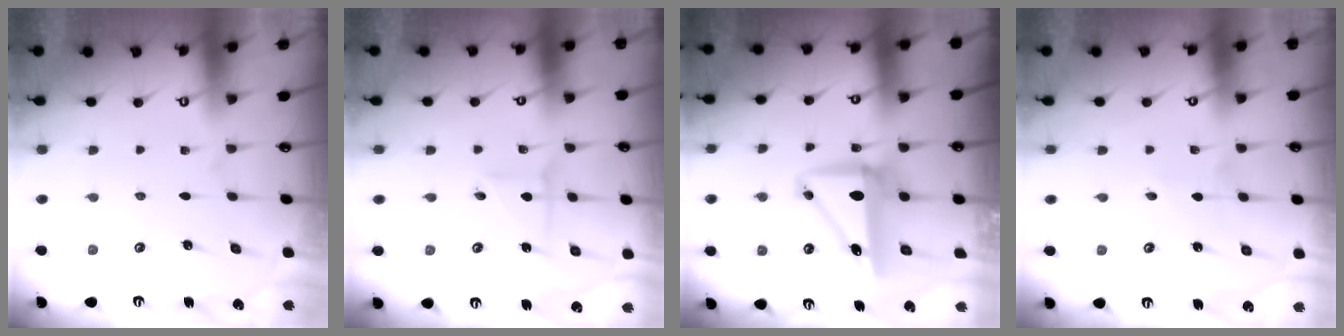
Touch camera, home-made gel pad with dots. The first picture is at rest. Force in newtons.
{"total": 3.2, "press": 3.1, "slide": 0.7}
{"total": 9.4, "press": 9.2, "slide": 1.9}
{"total": 2.1, "press": 2.1, "slide": 0.2}